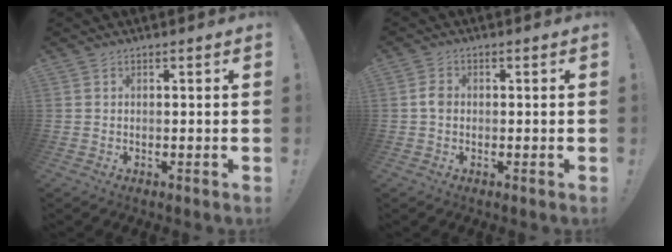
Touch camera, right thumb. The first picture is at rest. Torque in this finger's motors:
{"motor_torque": [0.65, 0.62, 0.42, -0.45, -0.01]}